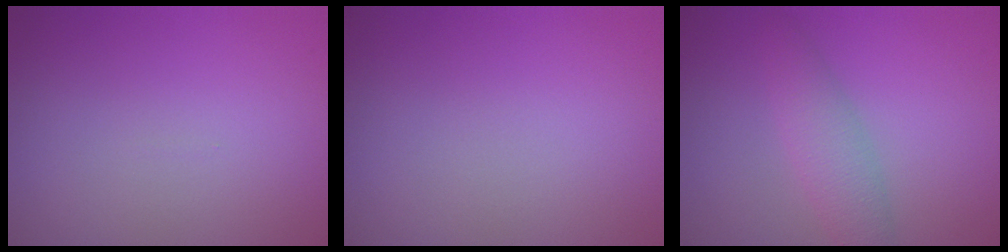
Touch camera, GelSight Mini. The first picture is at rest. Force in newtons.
{"total": 0.0}
{"total": 2.9, "press": 2.9, "slide": 0.0}